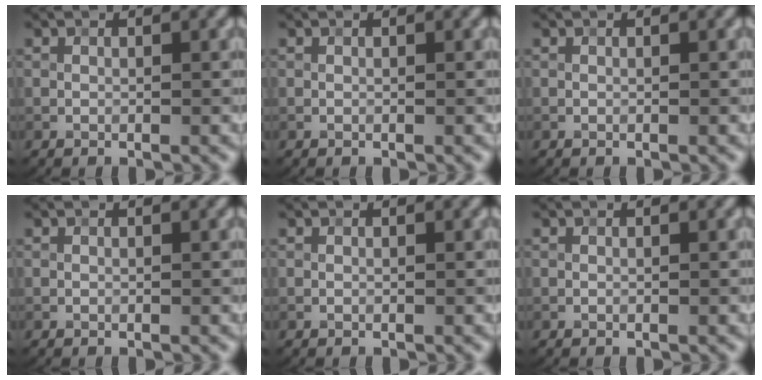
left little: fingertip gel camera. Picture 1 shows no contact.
{"total": 0.0}
{"total": 0.0}
{"total": 0.0}
{"total": 0.0}
{"total": 0.0}